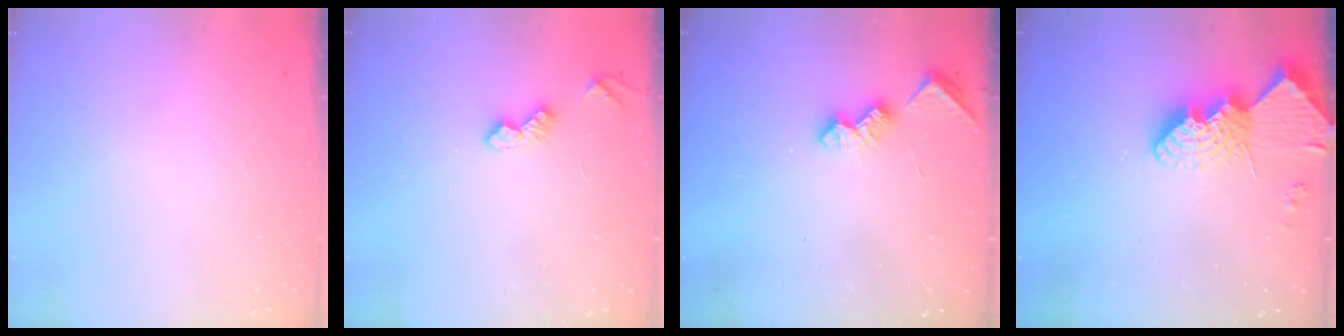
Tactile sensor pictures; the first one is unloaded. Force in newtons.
{"total": 4.9, "press": 4.9, "slide": 0.8}
{"total": 5.3, "press": 5.2, "slide": 0.7}
{"total": 12.9, "press": 12.9, "slide": 1.3}